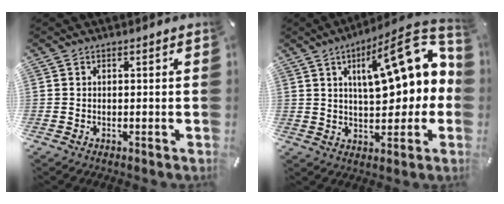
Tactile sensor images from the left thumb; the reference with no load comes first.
{"total": 19.4, "force": [6.2, 8.3, 16.3], "torque": [-0.219, -0.038, 0.095]}